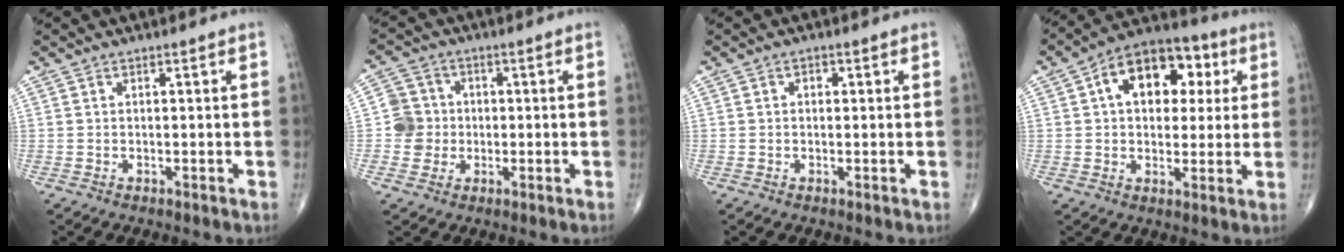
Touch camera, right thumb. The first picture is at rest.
{"total": 6.1, "force": [-0.4, 6.1, 0.9], "torque": [0.015, 0.011, -0.016]}
{"total": 1.3, "force": [0.3, 1.0, 0.8], "torque": [-0.006, 0.002, 0.002]}
{"total": 15.4, "force": [4.2, 10.0, 11.0], "torque": [-0.123, 0.018, 0.057]}